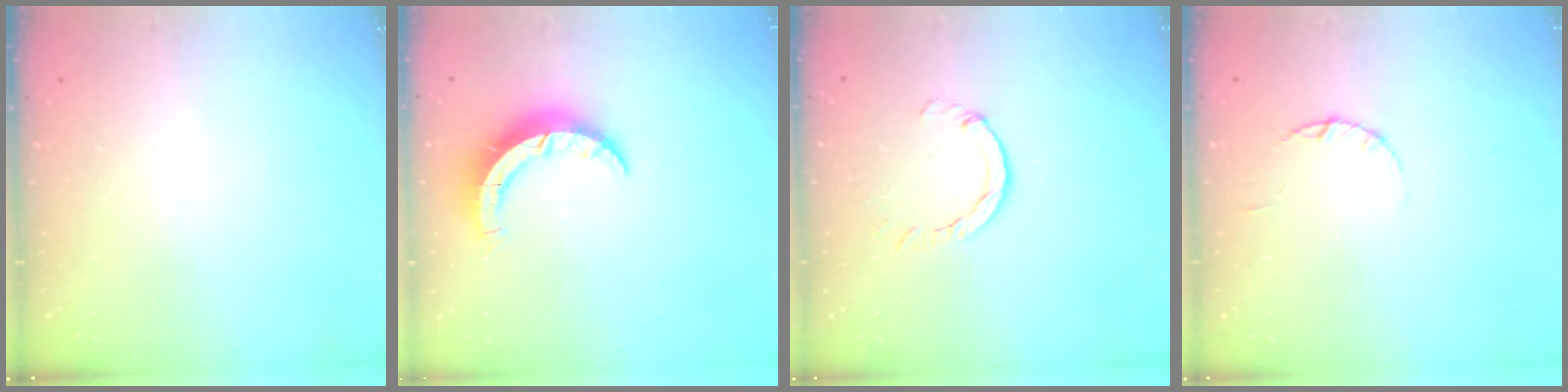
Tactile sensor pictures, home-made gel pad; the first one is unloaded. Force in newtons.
{"total": 8.2, "press": 8.2, "slide": 0.2}
{"total": 2.9, "press": 2.9, "slide": 0.4}
{"total": 1.7, "press": 1.7, "slide": 0.3}